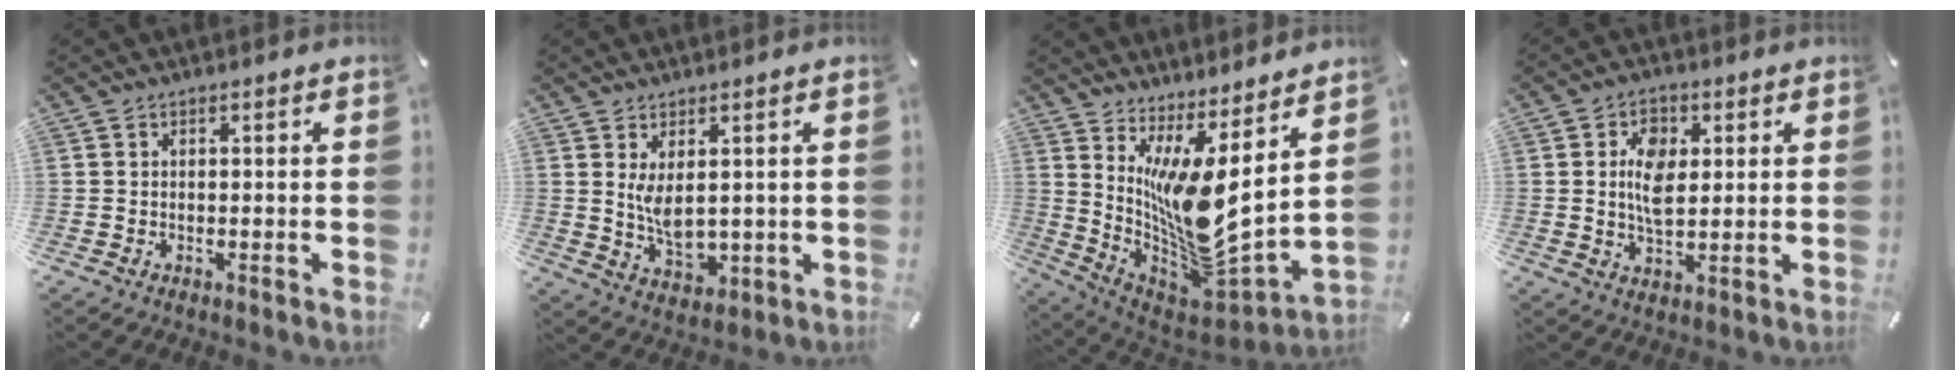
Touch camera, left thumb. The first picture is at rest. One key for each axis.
{"total": 6.6, "fx": 2.0, "fy": 3.6, "fz": 5.1, "tx": -0.104, "ty": -0.018, "tz": 0.033}
{"total": 12.6, "fx": 3.4, "fy": 4.0, "fz": 11.5, "tx": -0.226, "ty": -0.081, "tz": 0.062}
{"total": 8.0, "fx": 1.6, "fy": 5.1, "fz": 5.9, "tx": -0.107, "ty": -0.003, "tz": 0.019}